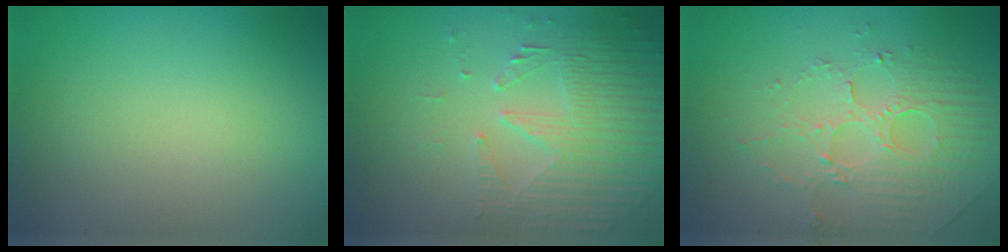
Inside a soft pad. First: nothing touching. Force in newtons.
{"total": 5.1, "press": 3.6, "slide": 3.6}
{"total": 5.0, "press": 3.6, "slide": 3.4}